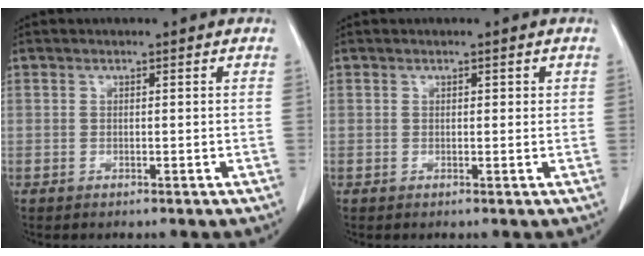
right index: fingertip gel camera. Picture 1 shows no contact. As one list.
[{"total": 0.9, "force": [0.4, 0.6, 0.6], "torque": [-0.002, 0.000, 0.003]}]